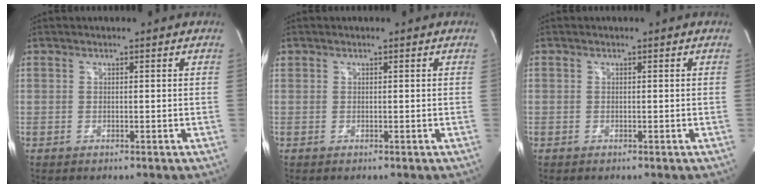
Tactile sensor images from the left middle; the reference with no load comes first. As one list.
[{"total": 0.0}, {"total": 0.0}]